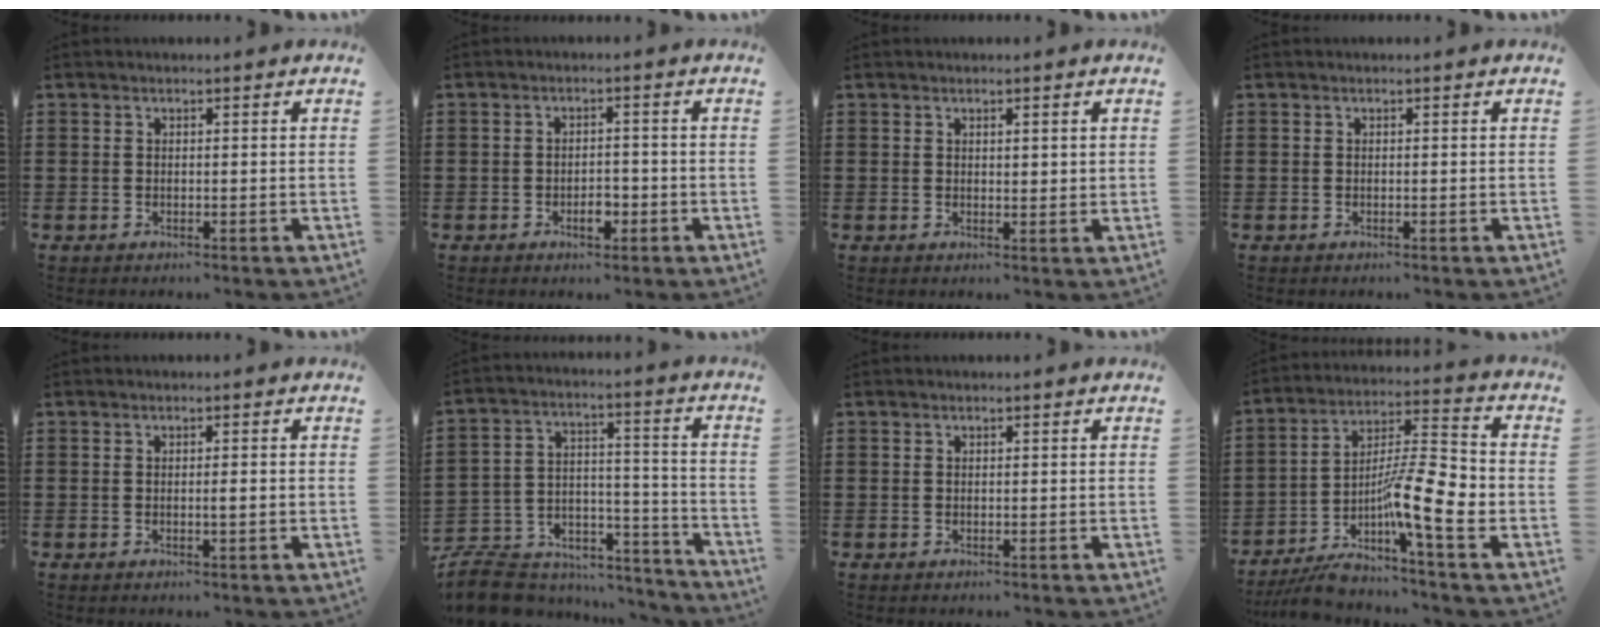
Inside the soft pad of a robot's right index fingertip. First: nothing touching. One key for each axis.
{"total": 3.1, "fx": -1.5, "fy": 1.6, "fz": 2.3, "tx": -0.041, "ty": 0.003, "tz": -0.026}
{"total": 1.0, "fx": 0.8, "fy": 0.3, "fz": 0.6, "tx": -0.013, "ty": 0.003, "tz": 0.013}
{"total": 0.0}
{"total": 1.2, "fx": -0.2, "fy": 0.1, "fz": 1.2, "tx": -0.020, "ty": -0.002, "tz": -0.003}
{"total": 8.6, "fx": -7.6, "fy": 3.5, "fz": 1.9, "tx": -0.047, "ty": 0.013, "tz": -0.149}
{"total": 0.0}
{"total": 12.8, "fx": -4.8, "fy": 2.7, "fz": 11.5, "tx": -0.218, "ty": -0.011, "tz": -0.090}